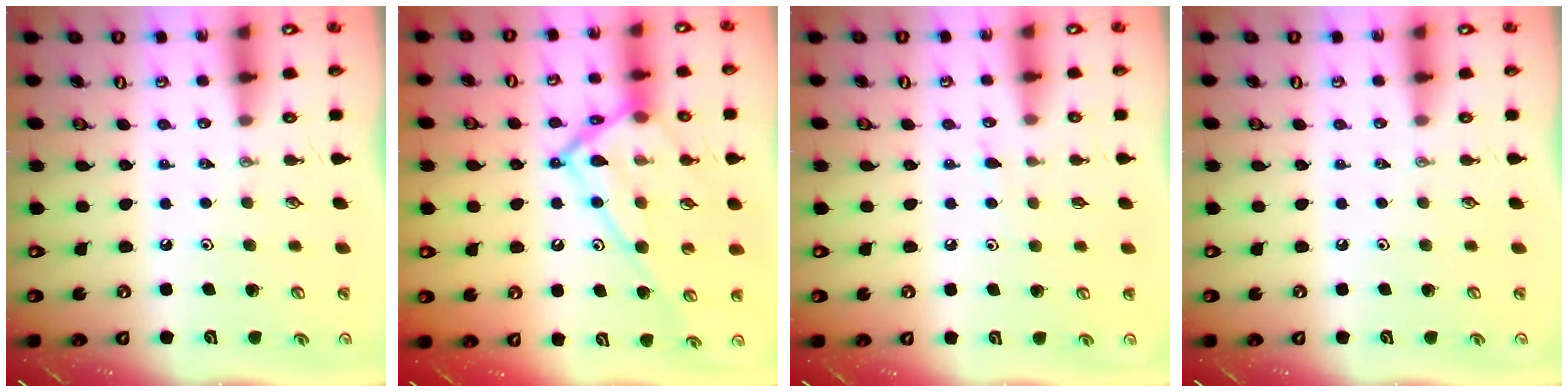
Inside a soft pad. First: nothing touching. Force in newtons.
{"total": 19.9, "press": 19.9, "slide": 1.2}
{"total": 6.5, "press": 6.5, "slide": 0.4}
{"total": 0.0}